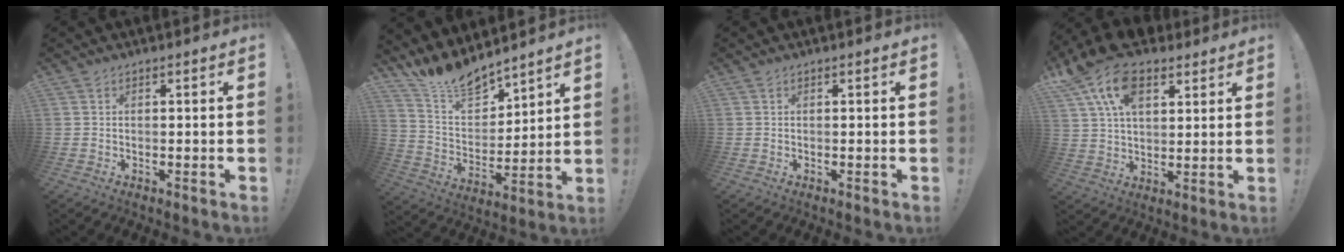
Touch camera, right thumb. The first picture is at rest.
{"total": 12.6, "force": [11.9, 3.3, 2.9], "torque": [-0.072, -0.101, 0.220]}
{"total": 0.0}
{"total": 17.3, "force": [9.4, 10.0, 10.6], "torque": [-0.214, -0.045, 0.165]}